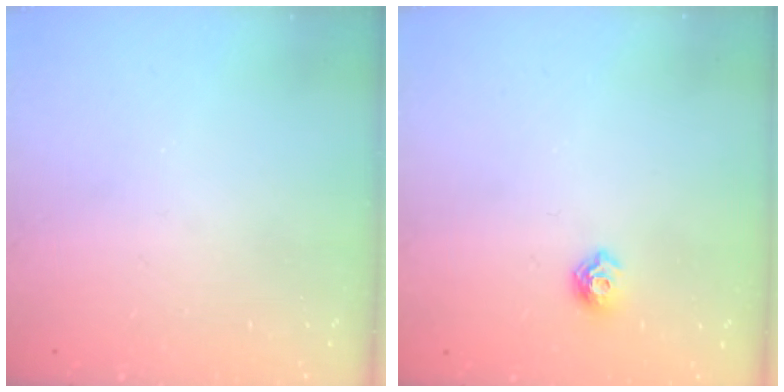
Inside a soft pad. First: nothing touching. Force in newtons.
{"total": 7.3, "press": 7.2, "slide": 0.8}